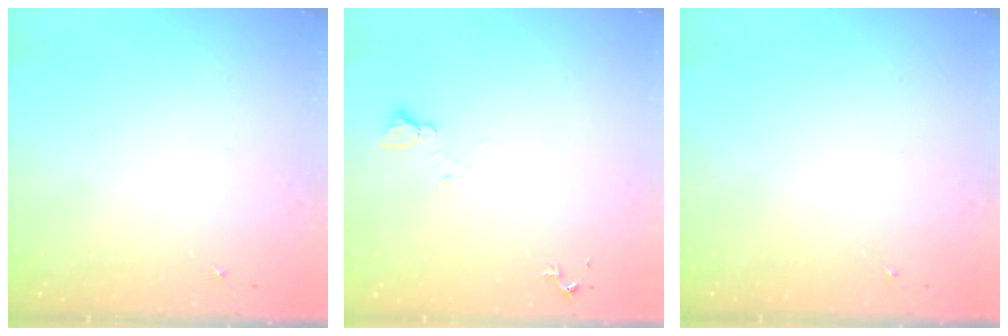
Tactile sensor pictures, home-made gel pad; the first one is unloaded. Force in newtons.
{"total": 5.1, "press": 5.1, "slide": 0.5}
{"total": 0.0}